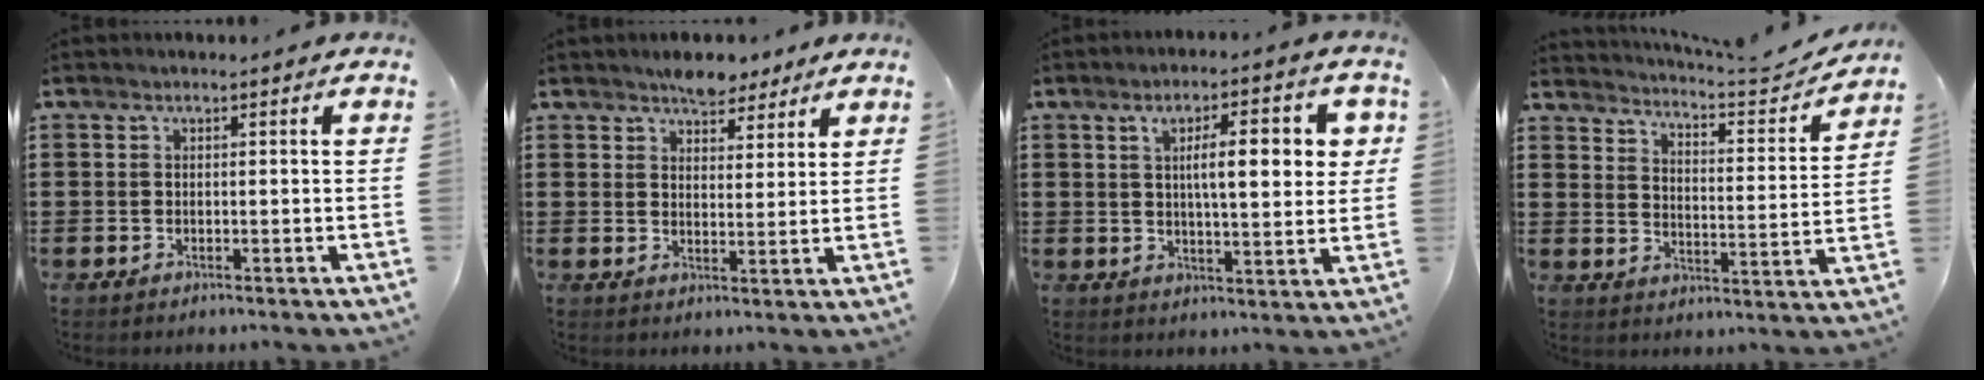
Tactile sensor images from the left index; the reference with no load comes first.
{"total": 4.4, "force": [4.0, 1.8, 0.7], "torque": [-0.016, -0.005, 0.074]}
{"total": 8.5, "force": [2.3, 2.6, 7.8], "torque": [-0.121, -0.003, 0.028]}
{"total": 3.7, "force": [3.6, 0.1, 0.9], "torque": [-0.034, -0.030, 0.052]}